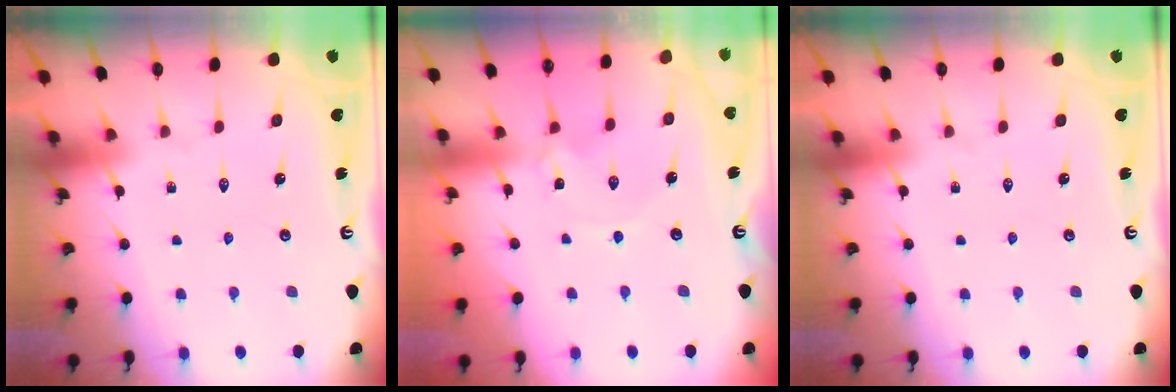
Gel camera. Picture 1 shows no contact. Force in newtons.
{"total": 0.7, "press": 0.7, "slide": 0.1}
{"total": 0.0}